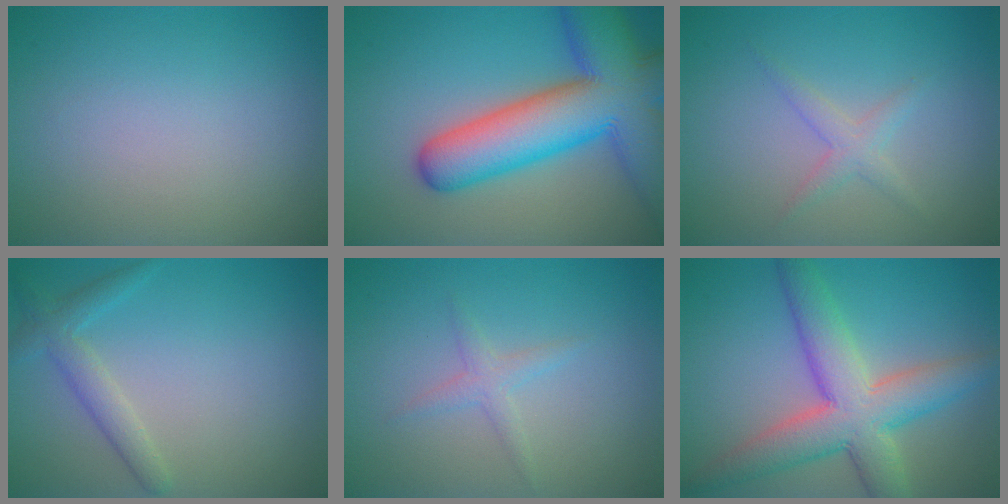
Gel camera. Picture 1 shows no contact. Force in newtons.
{"total": 13.1, "press": 13.1, "slide": 0.7}
{"total": 1.6, "press": 1.6, "slide": 0.1}
{"total": 2.5, "press": 2.5, "slide": 0.1}
{"total": 1.4, "press": 1.4, "slide": 0.1}
{"total": 7.8, "press": 7.8, "slide": 0.3}